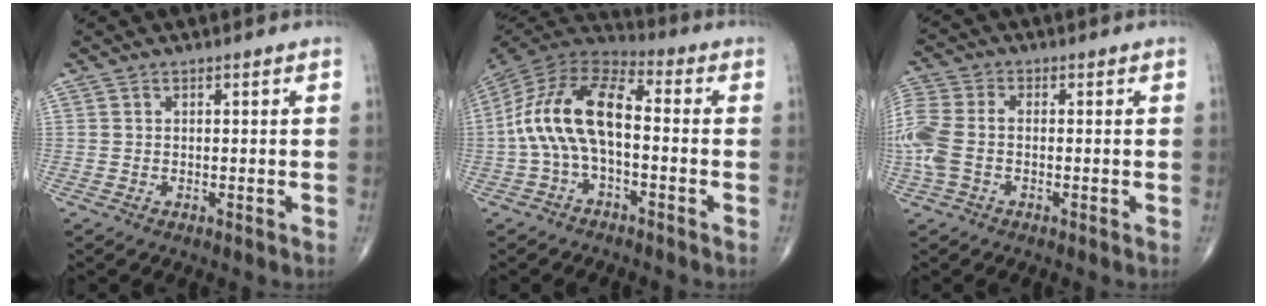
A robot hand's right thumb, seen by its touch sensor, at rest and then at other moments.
{"total": 15.0, "force": [-1.4, 7.4, 13.0], "torque": [-0.252, 0.043, -0.039]}
{"total": 9.5, "force": [-1.4, 6.0, 7.2], "torque": [-0.197, 0.018, -0.032]}